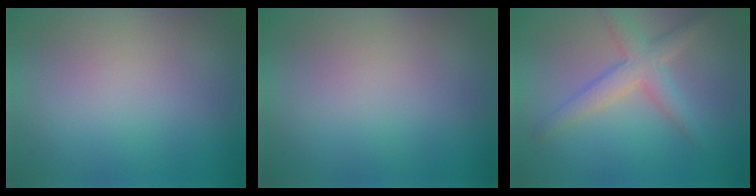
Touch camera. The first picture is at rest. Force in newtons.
{"total": 0.0}
{"total": 3.3, "press": 3.3, "slide": 0.1}